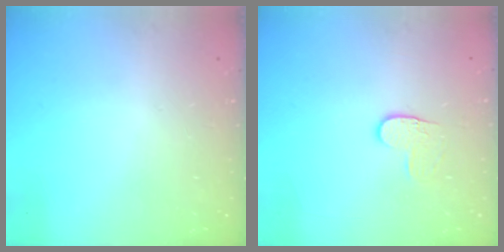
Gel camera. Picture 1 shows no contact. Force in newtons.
{"total": 3.8, "press": 3.8, "slide": 0.4}